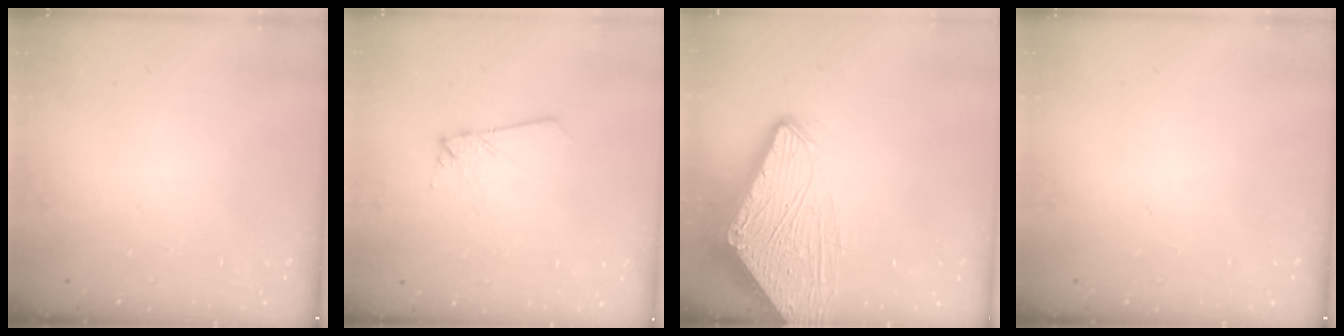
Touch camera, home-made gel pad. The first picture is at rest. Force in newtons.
{"total": 3.5, "press": 3.5, "slide": 0.4}
{"total": 8.0, "press": 8.0, "slide": 0.7}
{"total": 0.0}